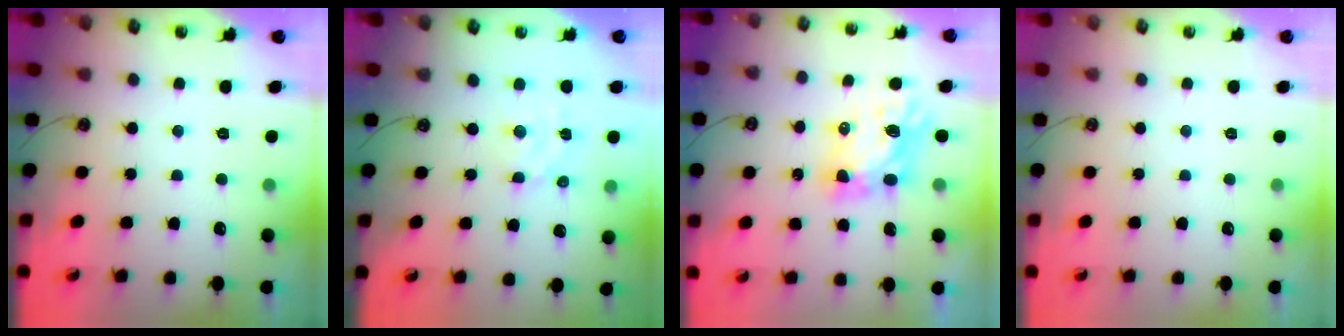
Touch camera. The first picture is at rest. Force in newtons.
{"total": 3.8, "press": 3.8, "slide": 0.3}
{"total": 6.7, "press": 6.7, "slide": 0.4}
{"total": 0.0}